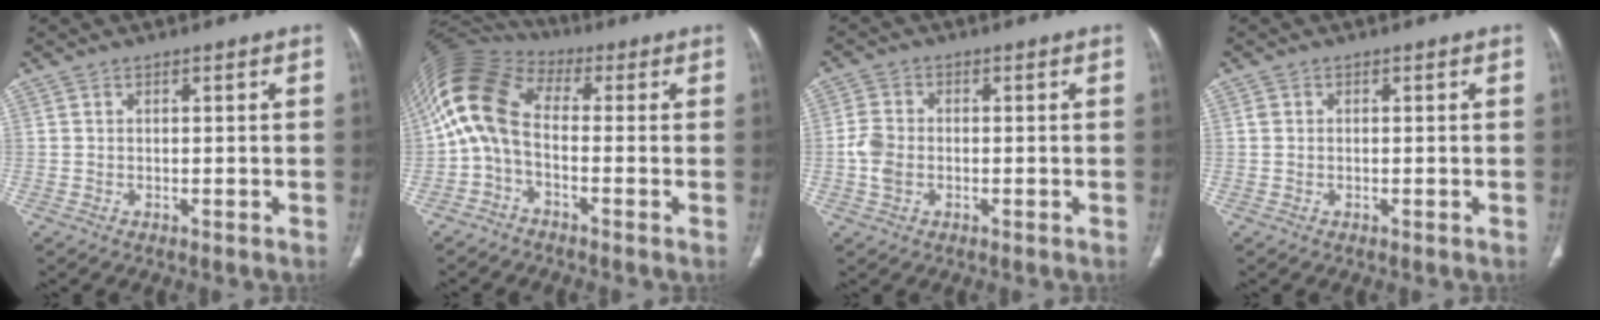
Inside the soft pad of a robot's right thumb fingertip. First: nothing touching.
{"total": 11.7, "force": [-1.0, 6.9, 9.4], "torque": [-0.192, 0.048, -0.036]}
{"total": 4.3, "force": [-0.8, 3.1, 2.9], "torque": [-0.065, 0.007, -0.018]}
{"total": 0.6, "force": [0.1, 0.5, 0.2], "torque": [0.000, 0.001, 0.002]}